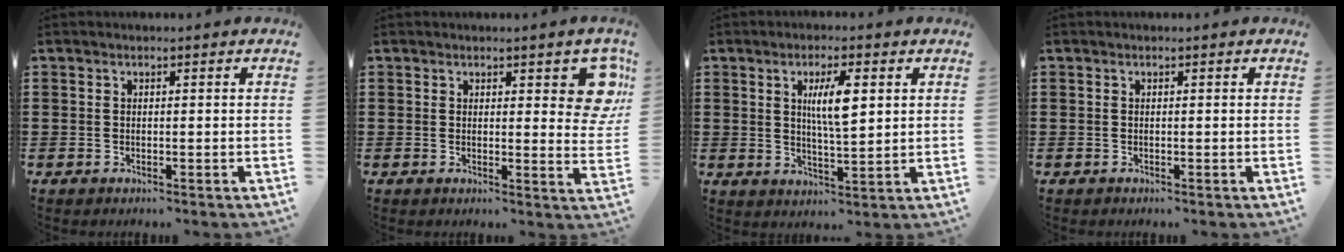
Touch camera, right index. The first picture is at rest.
{"total": 4.9, "force": [2.7, 1.9, 3.6], "torque": [-0.037, -0.008, 0.041]}
{"total": 6.1, "force": [1.7, 1.5, 5.7], "torque": [-0.107, 0.004, 0.024]}
{"total": 0.0}